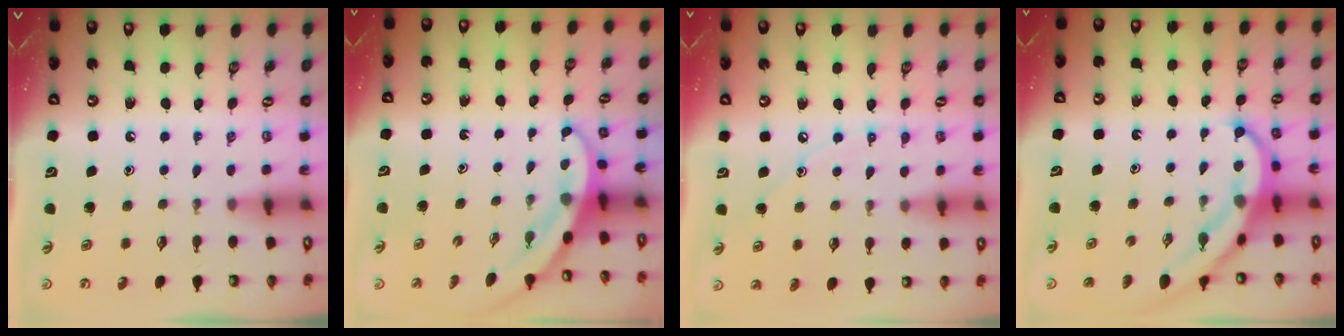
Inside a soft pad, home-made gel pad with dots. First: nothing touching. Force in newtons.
{"total": 3.2, "press": 3.2, "slide": 0.1}
{"total": 5.8, "press": 5.8, "slide": 0.3}
{"total": 7.6, "press": 7.6, "slide": 0.8}